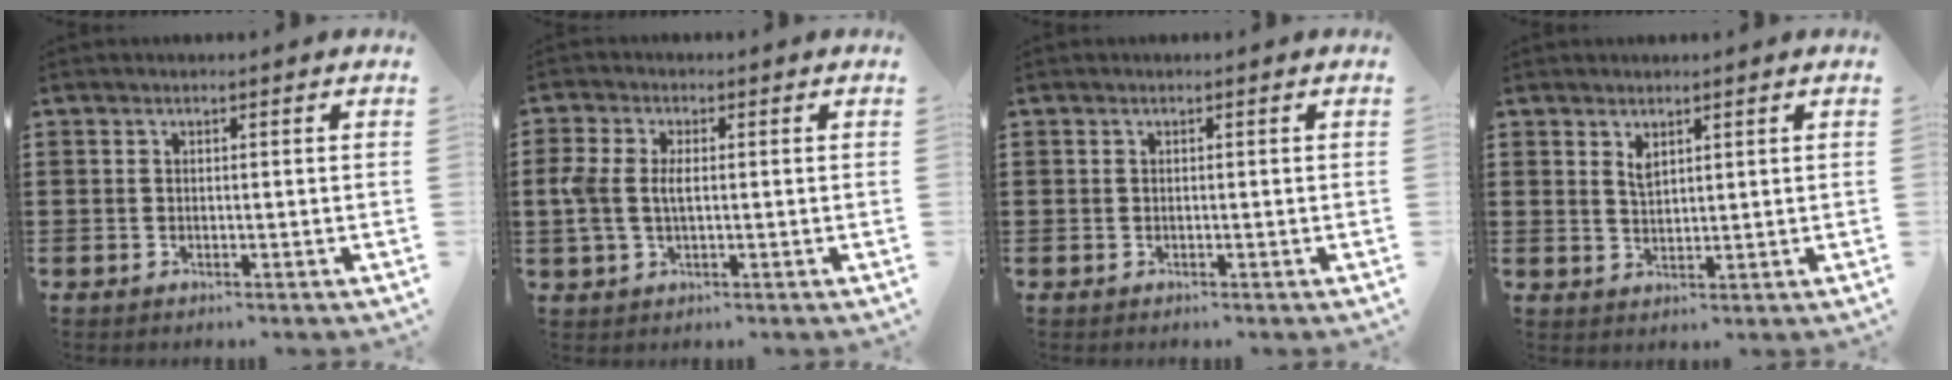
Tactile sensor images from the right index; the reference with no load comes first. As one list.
[{"total": 4.2, "force": [0.2, 2.3, 3.5], "torque": [-0.095, 0.001, -0.007]}, {"total": 0.0}, {"total": 2.1, "force": [1.5, 0.9, 1.2], "torque": [-0.026, 0.003, 0.027]}]